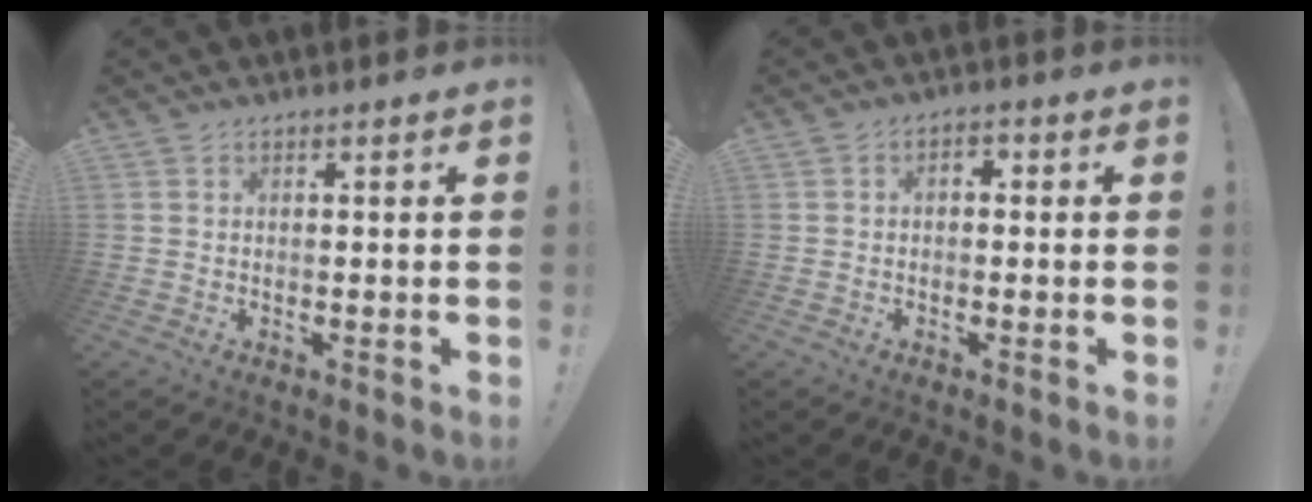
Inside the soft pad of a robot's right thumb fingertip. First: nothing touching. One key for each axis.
{"total": 1.9, "fx": -0.8, "fy": 1.2, "fz": 1.3, "tx": -0.013, "ty": 0.004, "tz": -0.017}